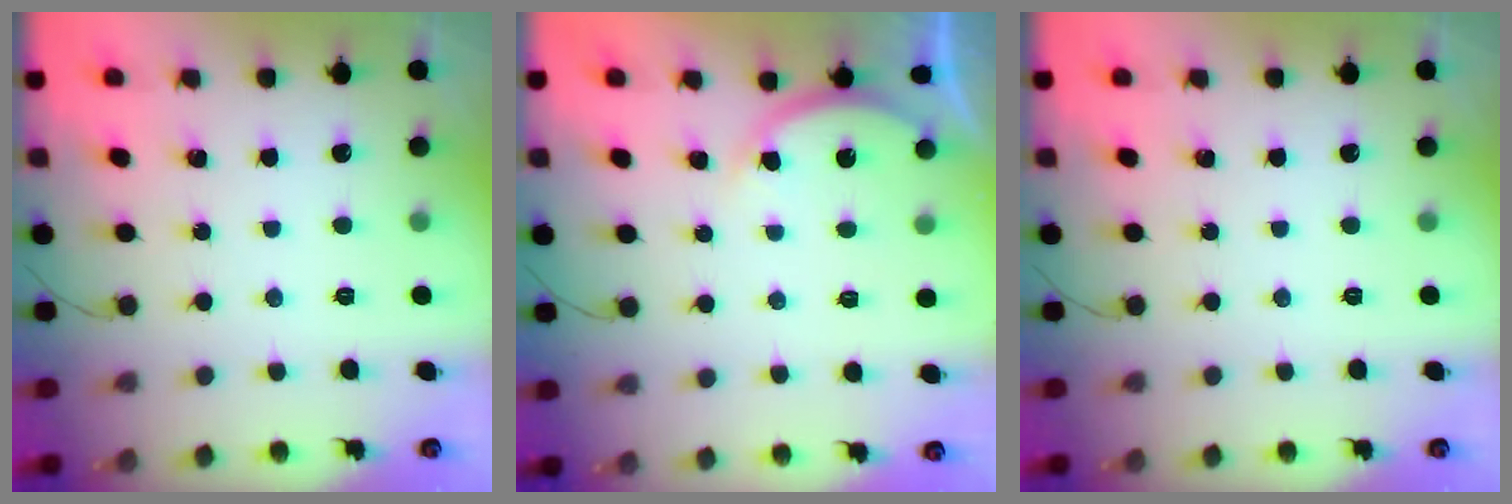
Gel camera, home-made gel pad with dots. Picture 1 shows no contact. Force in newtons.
{"total": 3.7, "press": 3.6, "slide": 0.6}
{"total": 0.0}